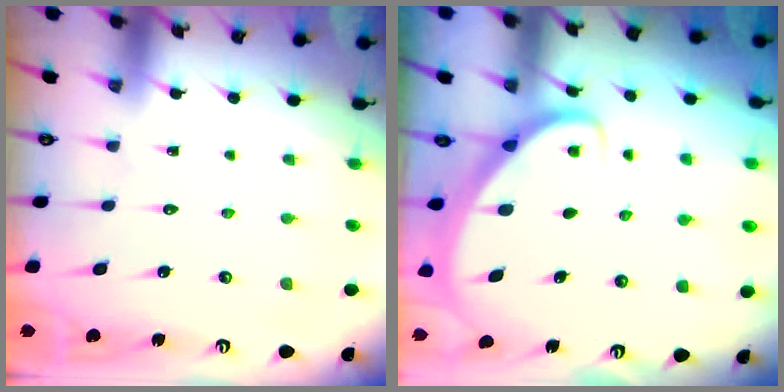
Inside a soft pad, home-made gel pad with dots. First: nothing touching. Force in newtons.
{"total": 2.4, "press": 2.3, "slide": 0.3}